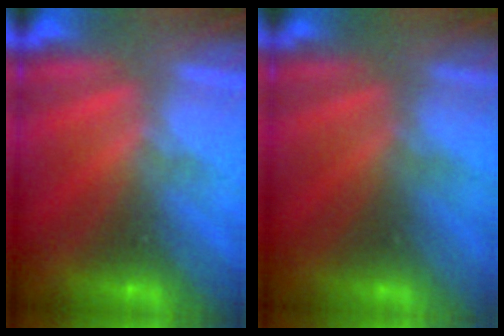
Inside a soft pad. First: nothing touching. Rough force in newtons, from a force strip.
{"total": 2.7}